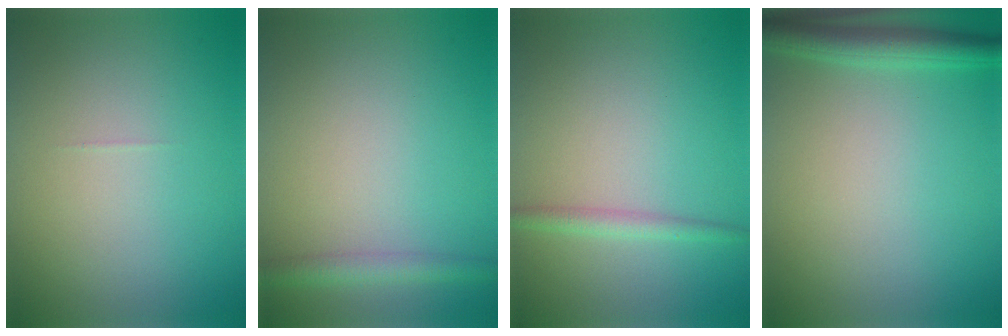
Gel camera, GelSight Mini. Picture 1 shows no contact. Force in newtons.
{"total": 2.3, "press": 2.3, "slide": 0.0}
{"total": 1.7, "press": 1.7, "slide": 0.0}
{"total": 3.2, "press": 3.2, "slide": 0.2}